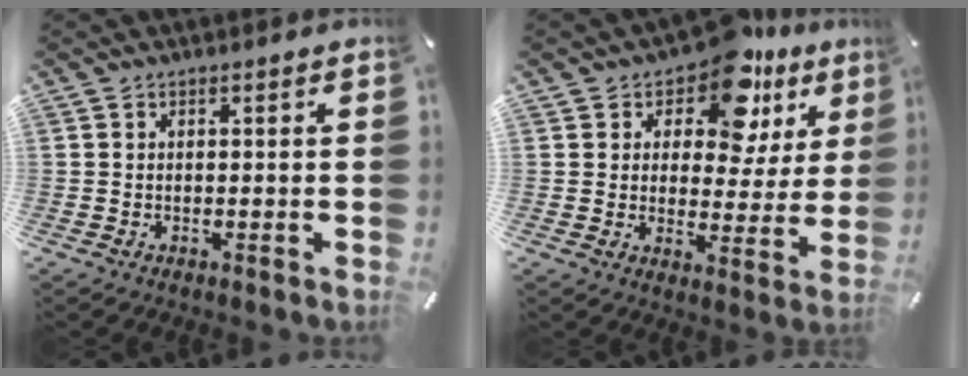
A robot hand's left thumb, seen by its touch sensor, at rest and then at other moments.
{"total": 12.1, "force": [8.3, 6.8, 5.7], "torque": [-0.091, -0.054, 0.146]}